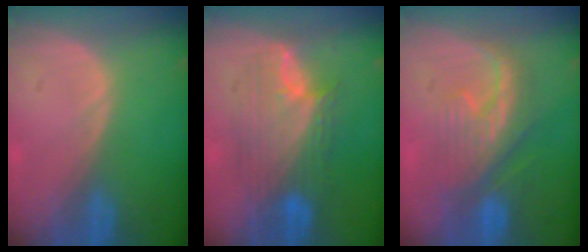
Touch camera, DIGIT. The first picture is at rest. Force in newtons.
{"total": 8.6, "press": 8.6, "slide": 0.3}
{"total": 8.0, "press": 7.9, "slide": 1.1}